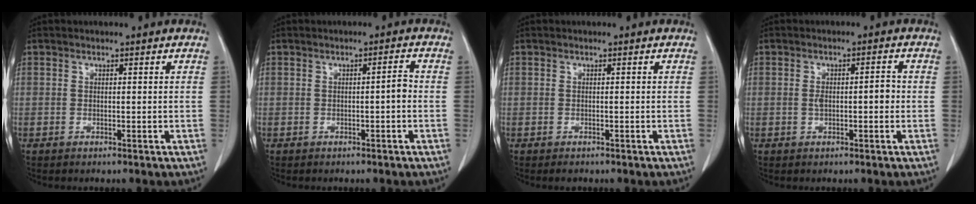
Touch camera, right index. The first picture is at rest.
{"total": 1.6, "force": [-0.4, 0.2, 1.5], "torque": [-0.020, 0.003, -0.007]}
{"total": 0.8, "force": [-0.7, 0.4, 0.3], "torque": [-0.005, -0.001, -0.007]}
{"total": 3.3, "force": [-0.2, 1.2, 3.1], "torque": [-0.056, 0.011, -0.001]}